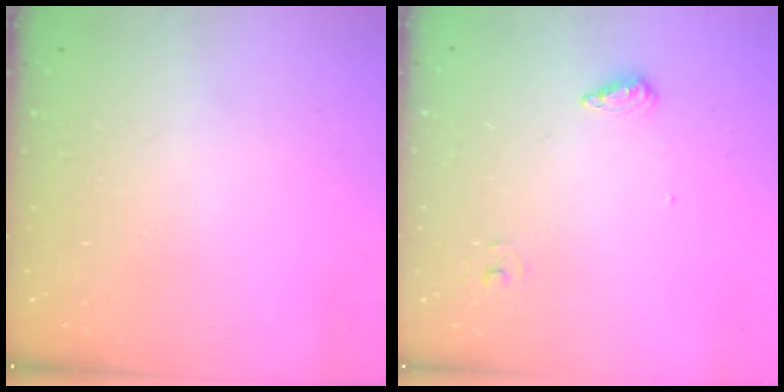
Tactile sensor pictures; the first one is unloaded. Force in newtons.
{"total": 5.9, "press": 5.8, "slide": 1.4}